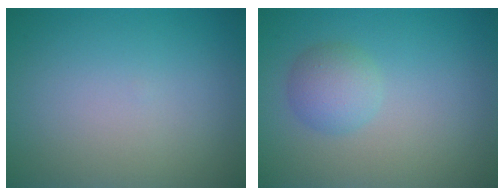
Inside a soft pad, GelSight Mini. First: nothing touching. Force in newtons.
{"total": 2.5, "press": 2.5, "slide": 0.1}